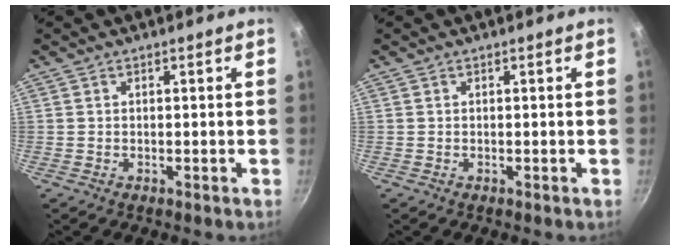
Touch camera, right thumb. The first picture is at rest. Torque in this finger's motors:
{"motor_torque": [0.36, -0.08, 0.31, -0.38, 0.03]}